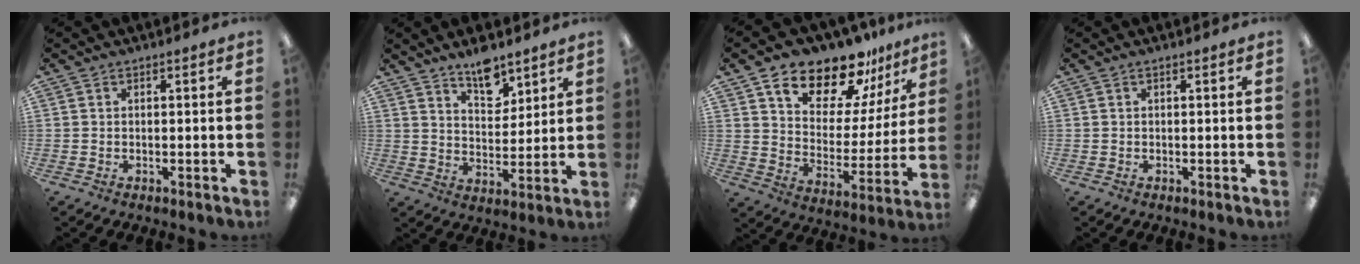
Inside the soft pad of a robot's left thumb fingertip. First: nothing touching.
{"total": 8.9, "force": [7.1, 3.9, 3.6], "torque": [-0.045, -0.046, 0.124]}
{"total": 16.1, "force": [13.8, 6.3, 5.5], "torque": [-0.099, -0.106, 0.245]}
{"total": 0.0}